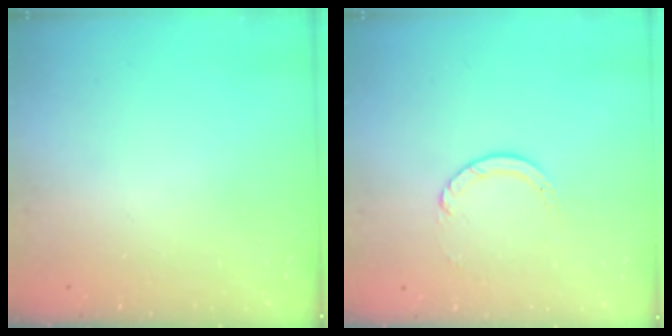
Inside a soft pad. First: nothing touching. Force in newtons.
{"total": 3.9, "press": 3.9, "slide": 0.4}